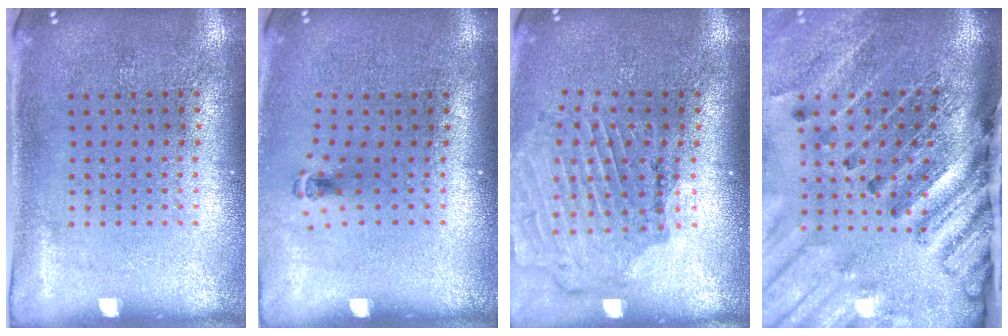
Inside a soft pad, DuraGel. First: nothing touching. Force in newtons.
{"total": 0.5, "press": 0.3, "slide": 0.4}
{"total": 1.7, "press": 1.7, "slide": 0.3}
{"total": 4.3, "press": 3.3, "slide": 2.9}